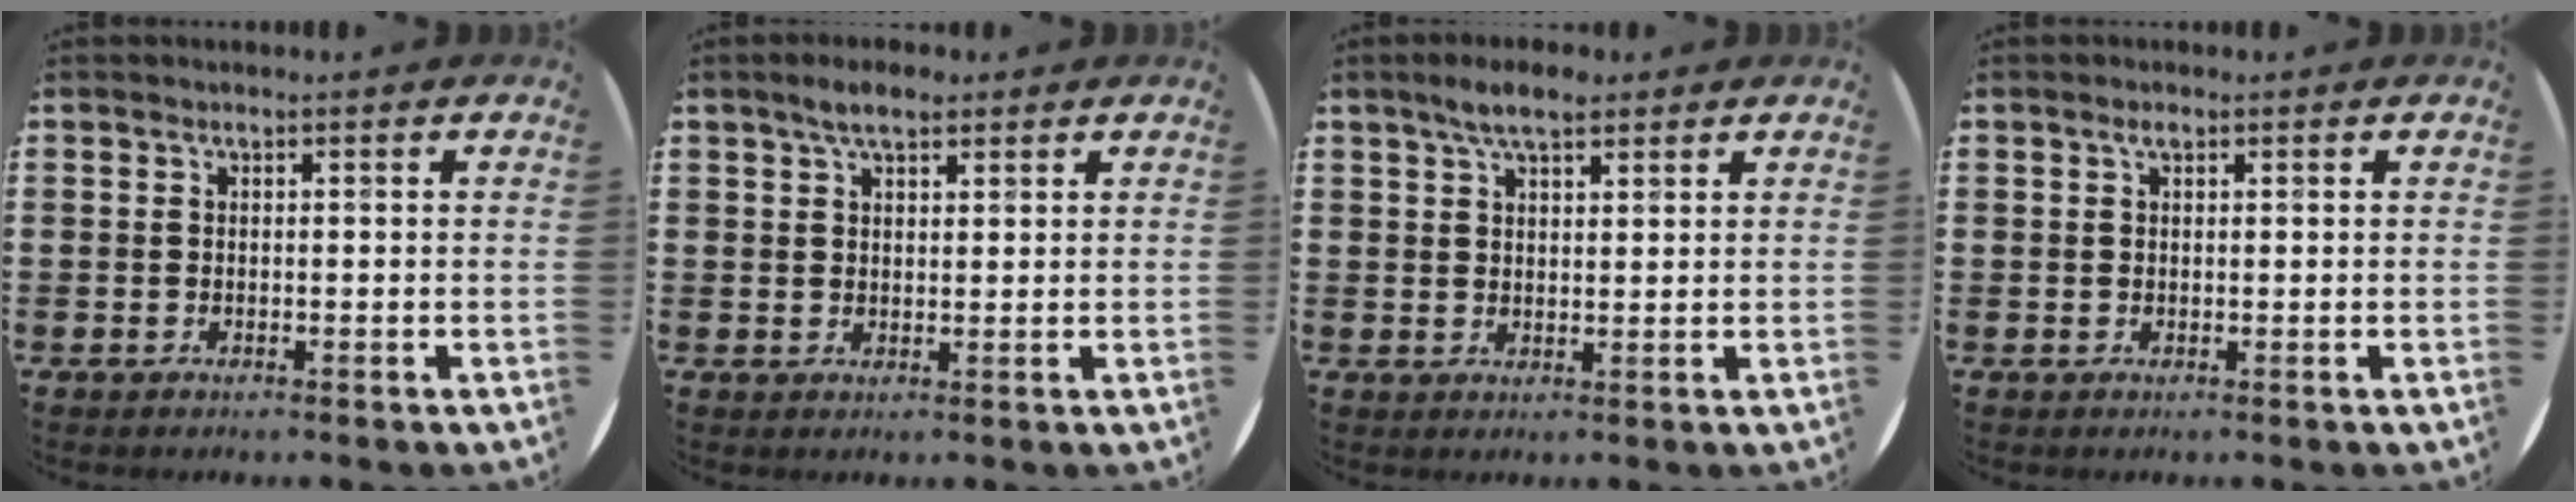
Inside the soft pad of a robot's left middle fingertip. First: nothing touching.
{"total": 3.6, "force": [2.7, 1.4, 1.9], "torque": [-0.033, 0.005, 0.048]}
{"total": 4.5, "force": [3.3, 1.6, 2.5], "torque": [-0.047, 0.003, 0.058]}
{"total": 0.7, "force": [0.4, 0.4, 0.4], "torque": [-0.002, 0.001, 0.006]}